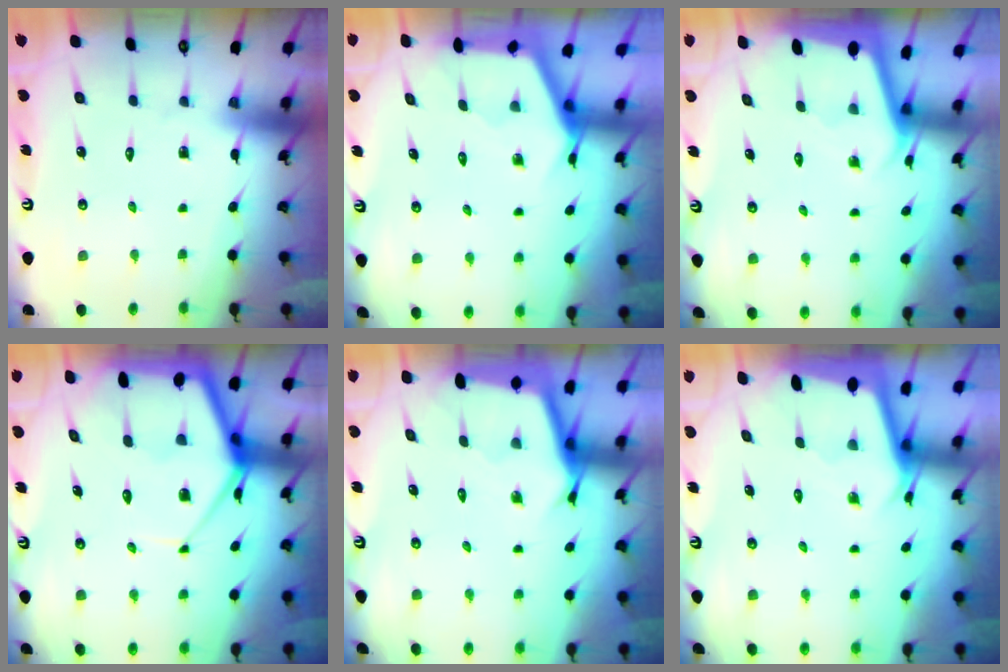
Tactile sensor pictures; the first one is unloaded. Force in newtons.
{"total": 2.6, "press": 2.6, "slide": 0.3}
{"total": 2.0, "press": 2.0, "slide": 0.1}
{"total": 13.0, "press": 12.9, "slide": 0.9}
{"total": 2.7, "press": 2.7, "slide": 0.1}
{"total": 2.1, "press": 2.1, "slide": 0.1}